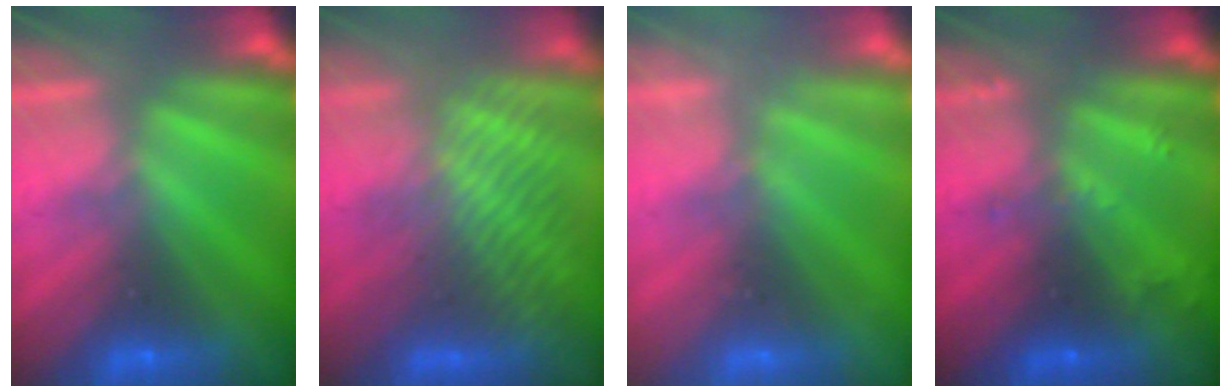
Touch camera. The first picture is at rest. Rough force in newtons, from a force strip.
{"total": 3.8}
{"total": 2.1}
{"total": 2.4}